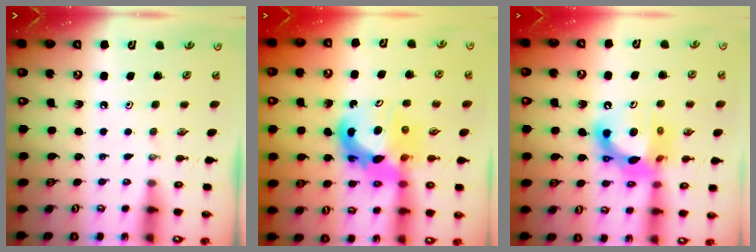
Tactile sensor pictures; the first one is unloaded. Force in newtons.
{"total": 11.6, "press": 11.6, "slide": 0.5}
{"total": 13.8, "press": 13.7, "slide": 1.6}